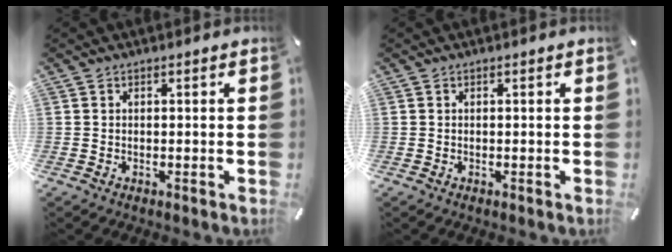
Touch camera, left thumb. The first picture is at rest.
{"total": 0.0}